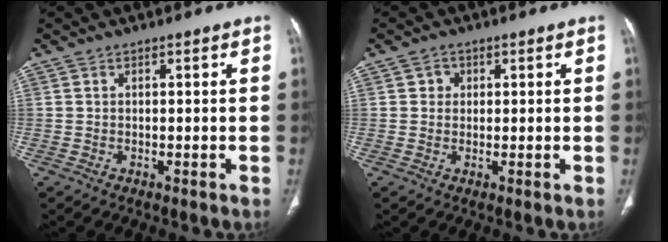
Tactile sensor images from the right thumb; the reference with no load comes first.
{"total": 1.9, "force": [0.6, 1.8, 0.5], "torque": [0.004, 0.001, 0.006]}